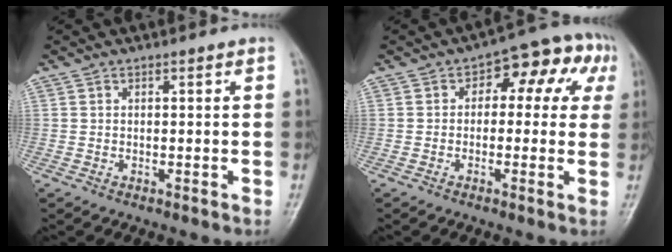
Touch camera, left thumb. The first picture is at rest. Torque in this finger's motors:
{"motor_torque": [-0.03, 0.33, 0.08, 0.31, 0.06]}